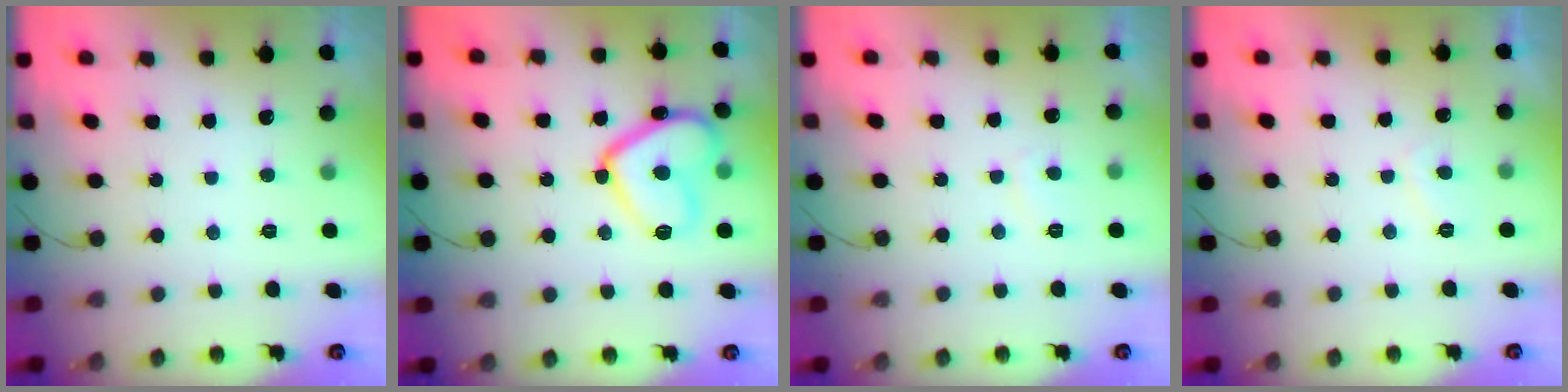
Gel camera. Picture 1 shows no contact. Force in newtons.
{"total": 14.7, "press": 14.7, "slide": 1.3}
{"total": 1.7, "press": 1.6, "slide": 0.6}
{"total": 2.1, "press": 2.0, "slide": 0.8}